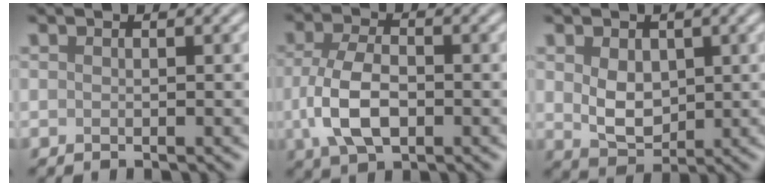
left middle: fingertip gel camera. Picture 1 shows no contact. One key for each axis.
{"total": 5.5, "fx": -0.9, "fy": 3.2, "fz": 4.4, "tx": -0.098, "ty": -0.007, "tz": -0.019}
{"total": 3.6, "fx": 0.6, "fy": 2.6, "fz": 2.5, "tx": -0.051, "ty": -0.005, "tz": 0.014}